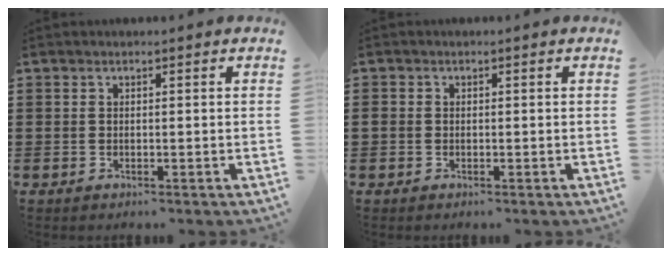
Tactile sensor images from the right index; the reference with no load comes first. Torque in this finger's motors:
{"motor_torque": [1.17, 0.97, 0.01, -0.02]}